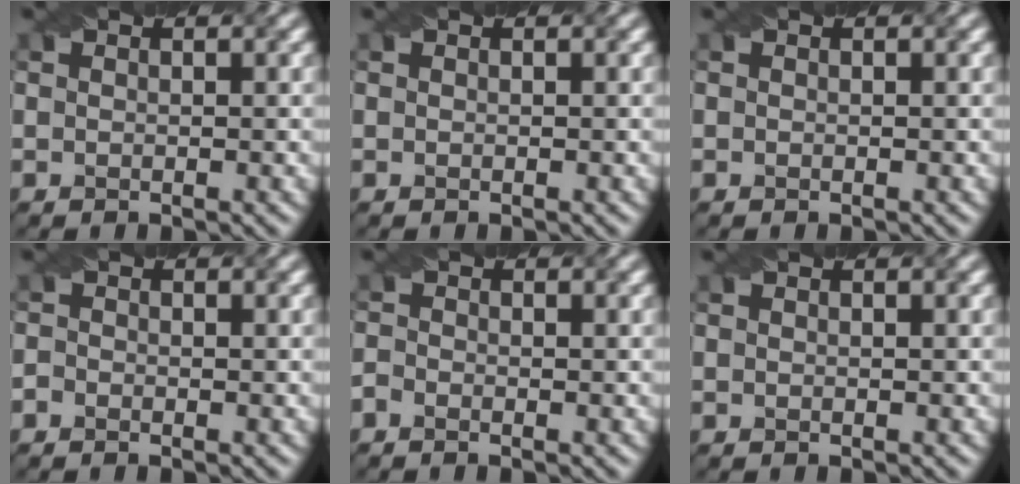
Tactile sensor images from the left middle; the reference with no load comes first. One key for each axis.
{"total": 0.0}
{"total": 0.0}
{"total": 0.7, "fx": -0.5, "fy": 0.4, "fz": 0.1, "tx": -0.003, "ty": -0.003, "tz": -0.011}
{"total": 0.9, "fx": -0.7, "fy": 0.5, "fz": 0.3, "tx": -0.009, "ty": -0.003, "tz": -0.015}
{"total": 0.0}